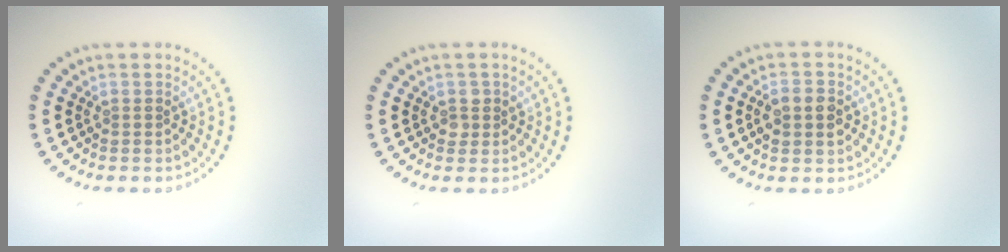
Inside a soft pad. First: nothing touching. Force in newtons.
{"total": 1.1, "press": 1.1, "slide": 0.2}
{"total": 2.8, "press": 2.8, "slide": 0.0}